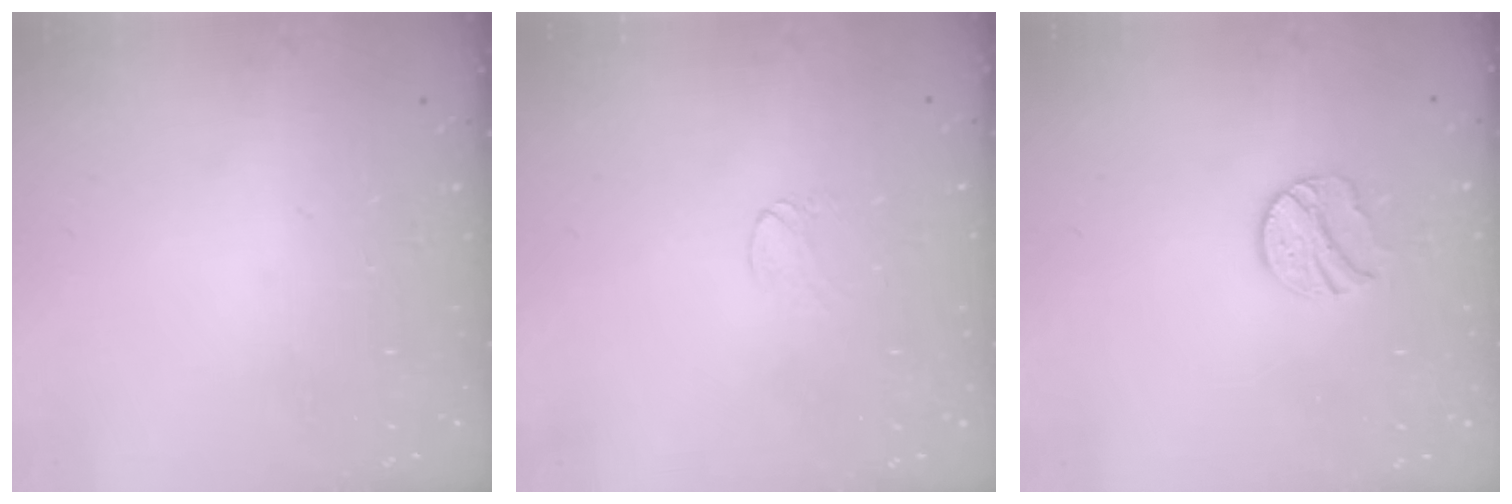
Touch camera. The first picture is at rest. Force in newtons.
{"total": 2.9, "press": 2.9, "slide": 0.3}
{"total": 9.4, "press": 9.4, "slide": 0.4}